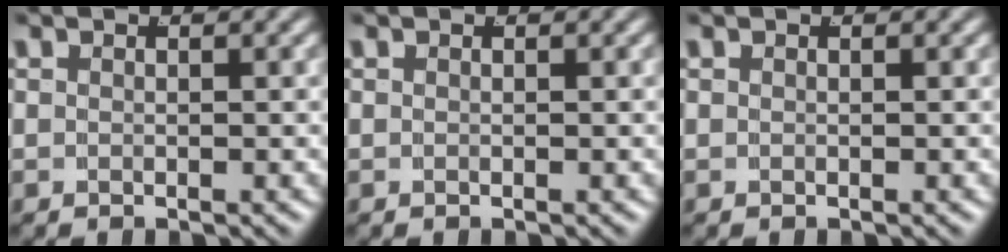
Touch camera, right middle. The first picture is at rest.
{"total": 0.0}
{"total": 0.0}